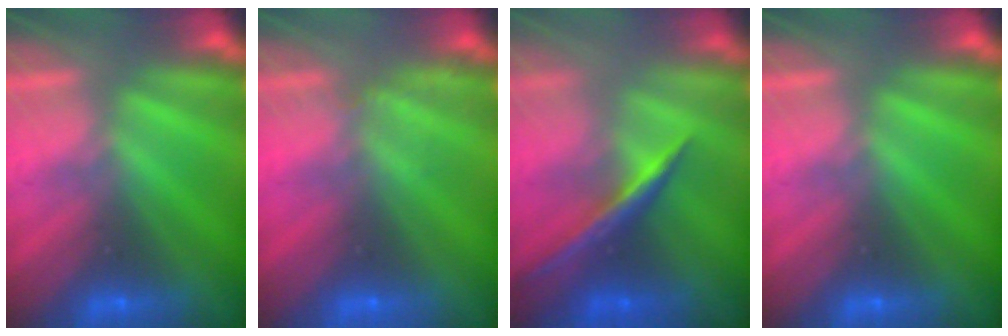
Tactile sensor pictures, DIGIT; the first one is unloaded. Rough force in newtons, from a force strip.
{"total": 2.0}
{"total": 1.5}
{"total": 0.0}